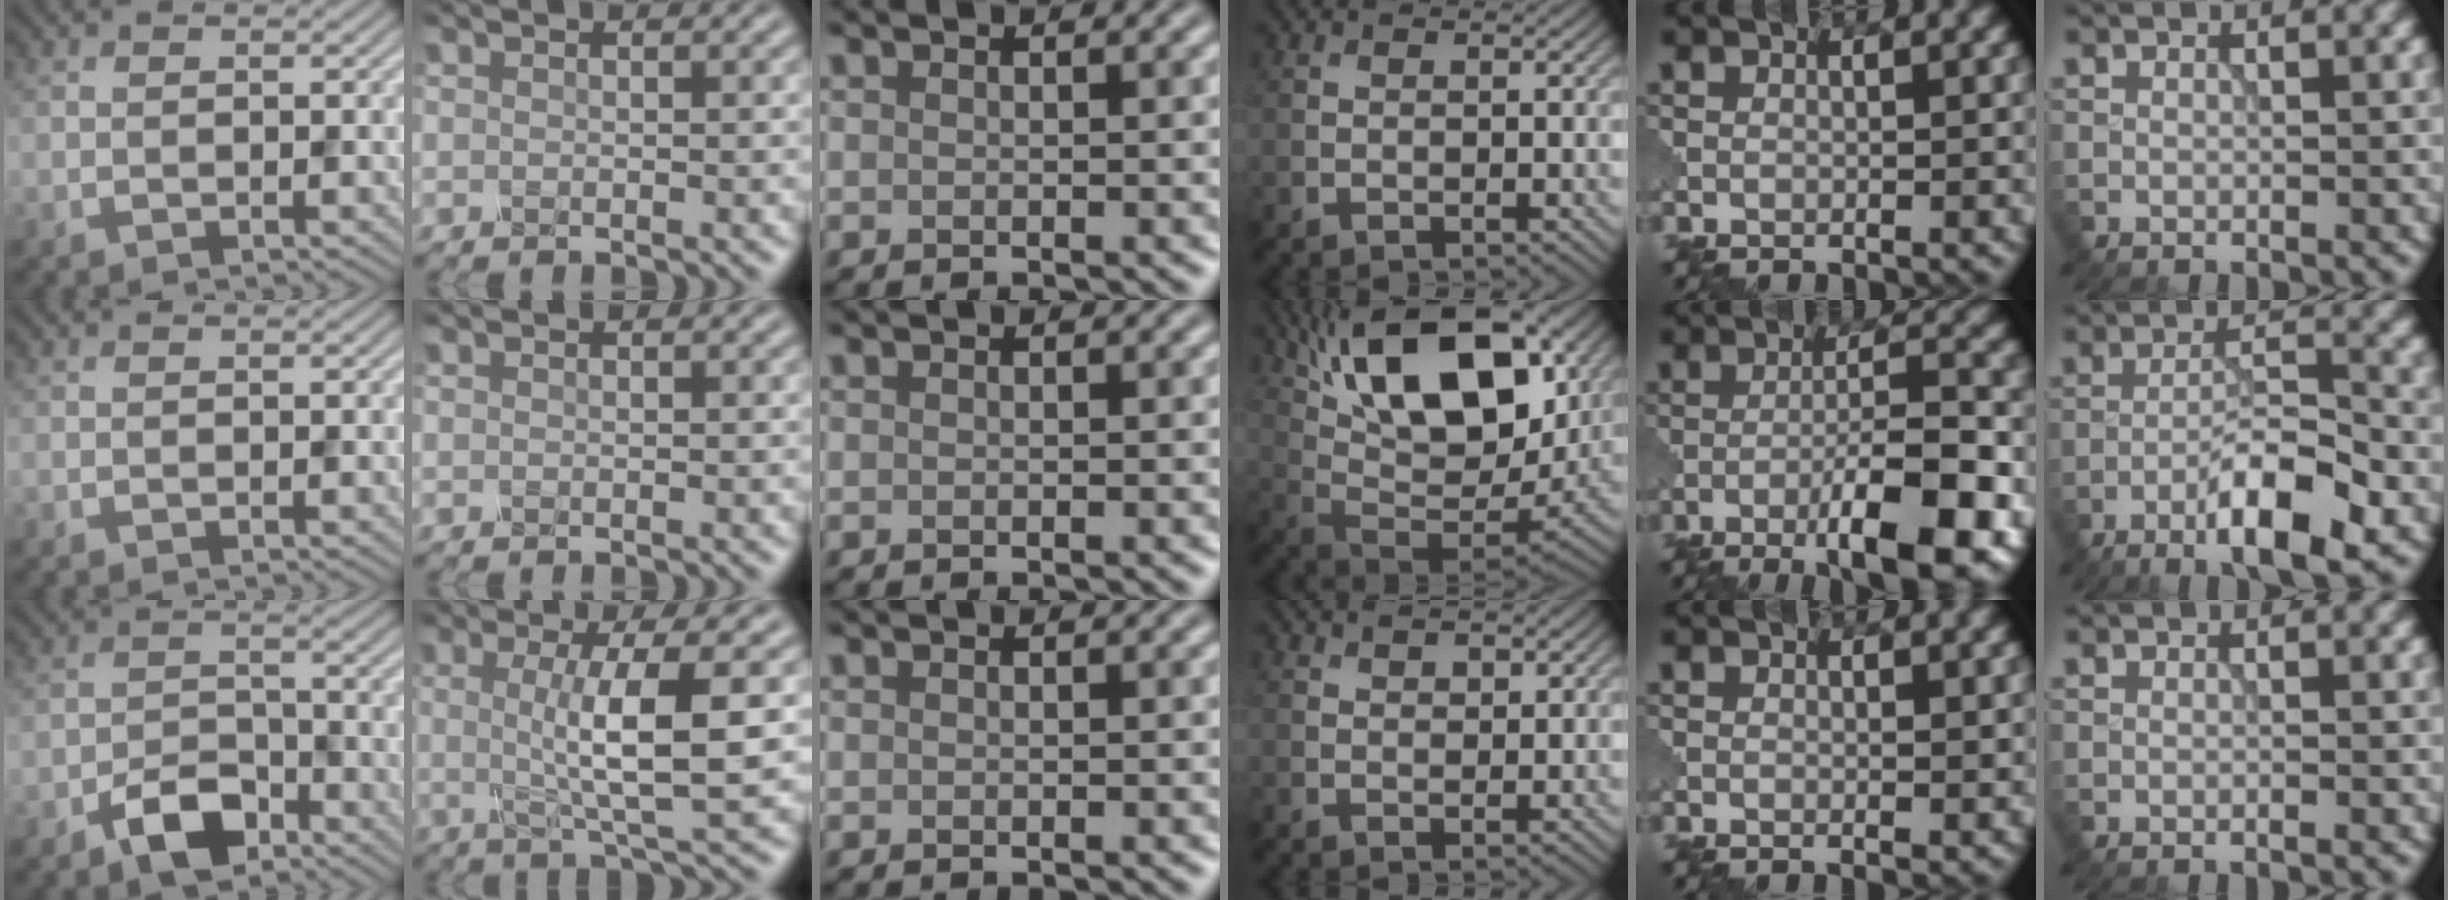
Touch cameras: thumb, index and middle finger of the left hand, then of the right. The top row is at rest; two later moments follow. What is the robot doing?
{"motion": "disassemble", "object": "glue stick"}